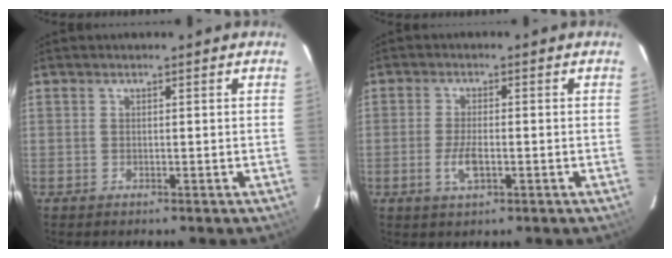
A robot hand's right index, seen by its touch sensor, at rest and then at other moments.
{"total": 4.4, "force": [-1.5, 1.5, 3.9], "torque": [-0.084, -0.005, -0.028]}